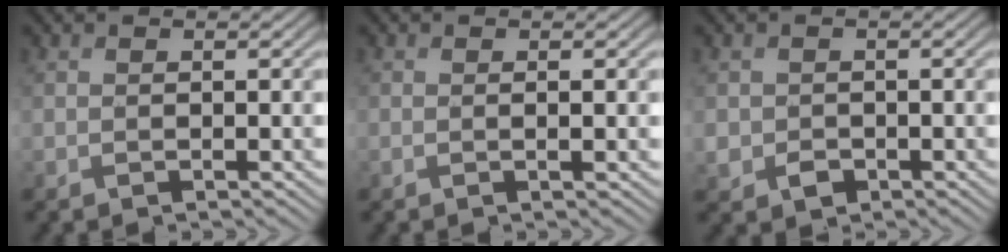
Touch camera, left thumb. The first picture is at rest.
{"total": 1.2, "force": [0.0, 0.1, 1.1], "torque": [-0.021, -0.001, -0.001]}
{"total": 2.4, "force": [-0.7, 2.1, 0.9], "torque": [-0.024, -0.011, -0.015]}